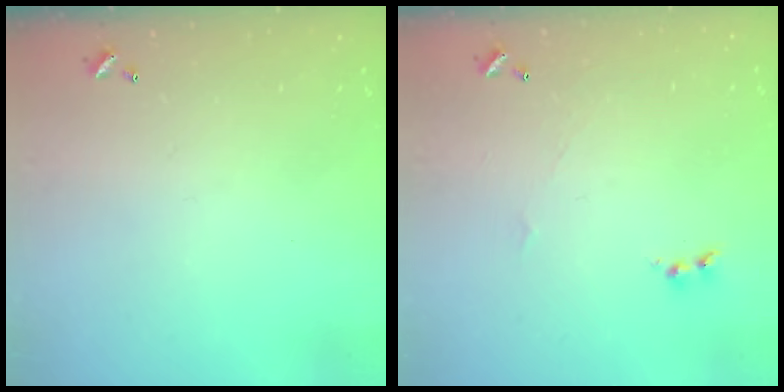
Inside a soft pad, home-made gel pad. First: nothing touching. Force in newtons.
{"total": 1.7, "press": 1.6, "slide": 0.6}